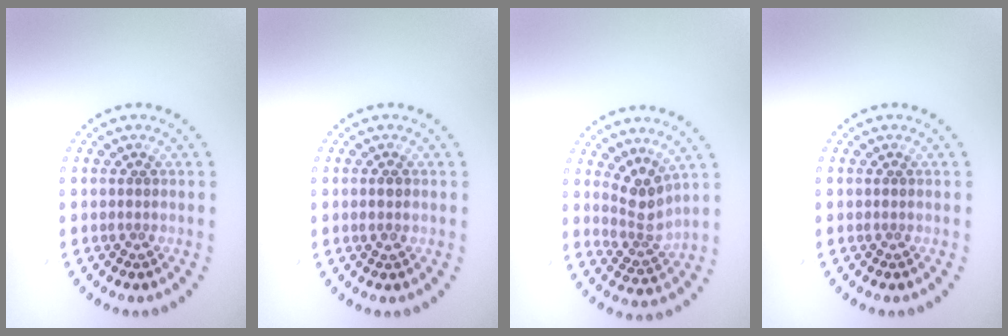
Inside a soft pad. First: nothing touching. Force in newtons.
{"total": 1.0, "press": 1.0, "slide": 0.3}
{"total": 3.0, "press": 2.3, "slide": 1.9}
{"total": 0.0}